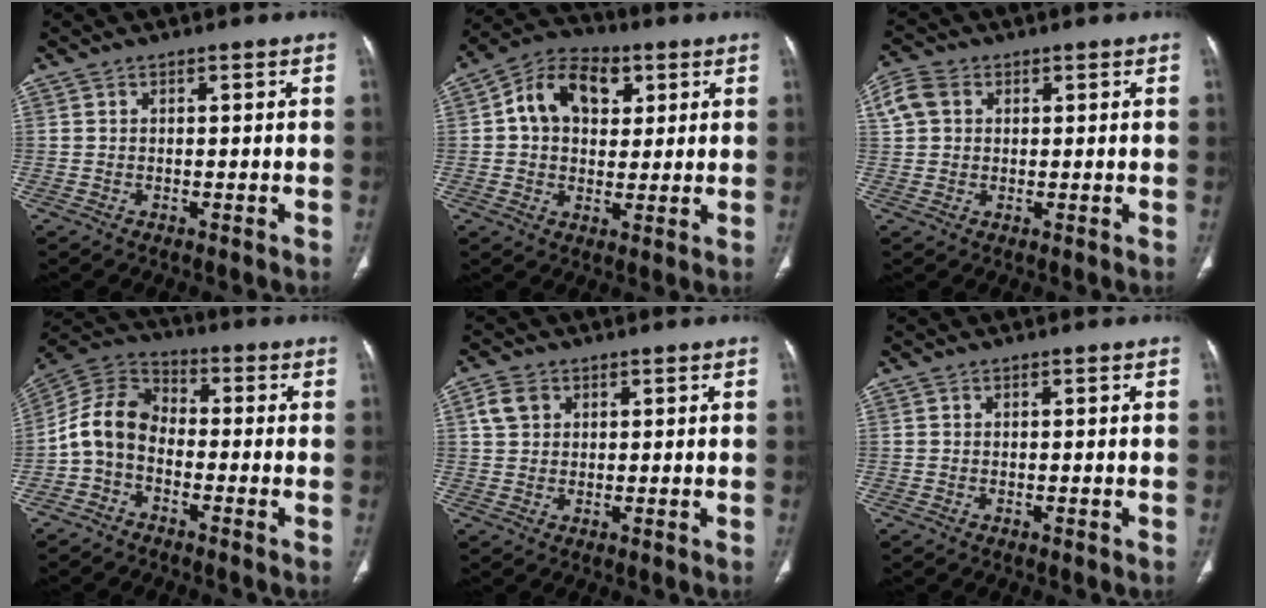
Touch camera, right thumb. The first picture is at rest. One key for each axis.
{"total": 12.7, "fx": 3.6, "fy": 9.0, "fz": 8.2, "tx": -0.102, "ty": 0.009, "tz": 0.051}
{"total": 5.1, "fx": 1.4, "fy": 4.1, "fz": 2.8, "tx": -0.057, "ty": 0.013, "tz": 0.026}
{"total": 9.0, "fx": -2.5, "fy": 6.4, "fz": 5.8, "tx": -0.106, "ty": 0.044, "tz": -0.067}
{"total": 4.0, "fx": 1.5, "fy": 3.2, "fz": 1.9, "tx": -0.029, "ty": 0.002, "tz": 0.030}
{"total": 0.0}